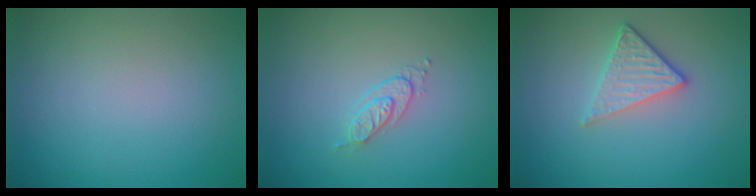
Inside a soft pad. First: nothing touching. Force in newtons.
{"total": 1.7, "press": 1.1, "slide": 1.3}
{"total": 3.0, "press": 2.6, "slide": 1.6}